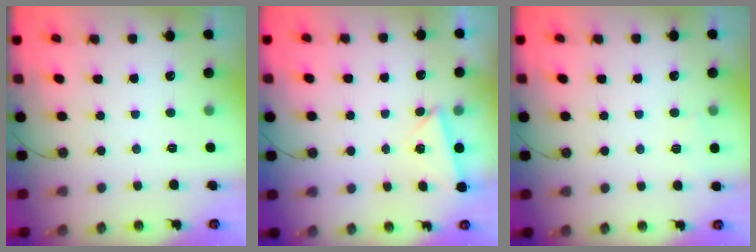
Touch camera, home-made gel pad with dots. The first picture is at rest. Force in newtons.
{"total": 3.1, "press": 2.4, "slide": 2.0}
{"total": 3.6, "press": 2.5, "slide": 2.6}